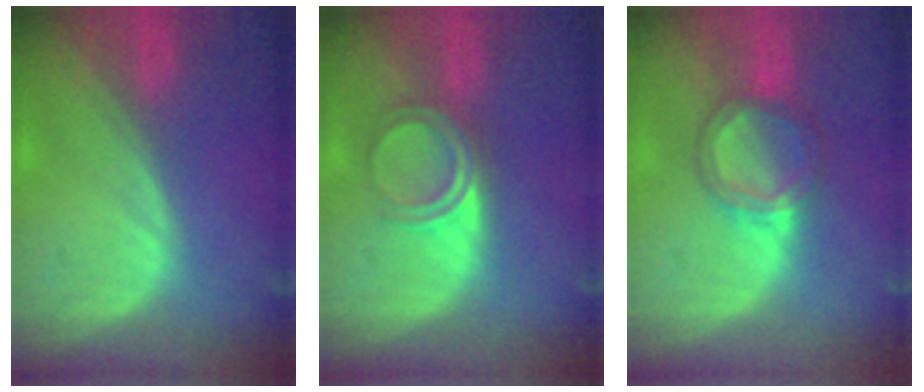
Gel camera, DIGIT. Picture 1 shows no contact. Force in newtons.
{"total": 4.7, "press": 4.1, "slide": 2.3}
{"total": 5.4, "press": 5.1, "slide": 1.9}